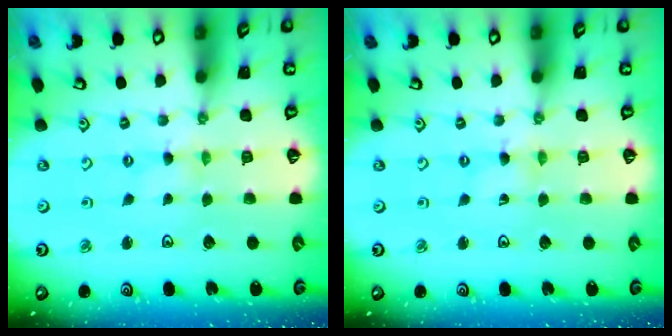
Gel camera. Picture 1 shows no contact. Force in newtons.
{"total": 0.5, "press": 0.5, "slide": 0.2}